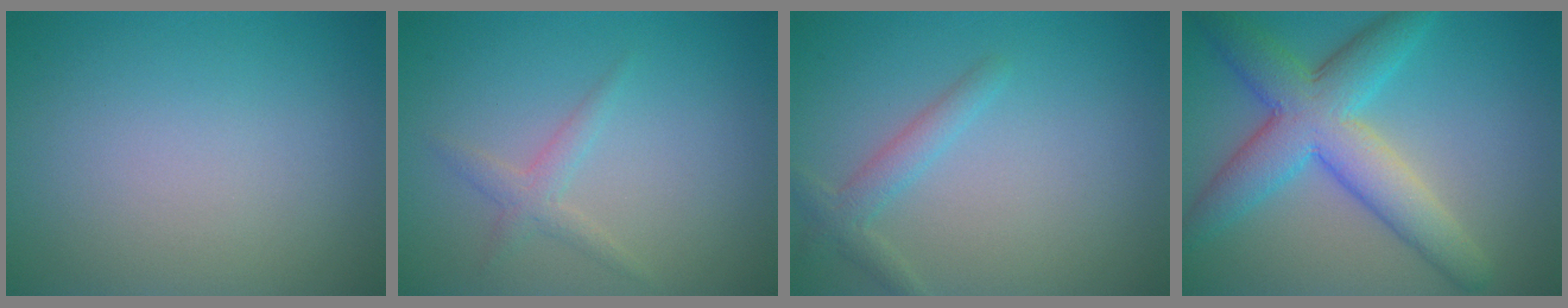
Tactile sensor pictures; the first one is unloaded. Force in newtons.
{"total": 1.6, "press": 1.6, "slide": 0.0}
{"total": 2.0, "press": 2.0, "slide": 0.1}
{"total": 7.5, "press": 7.5, "slide": 0.2}